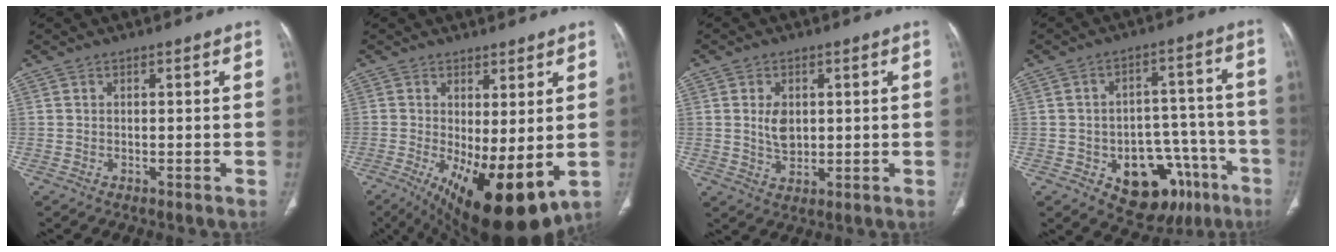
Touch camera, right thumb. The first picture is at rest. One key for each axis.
{"total": 14.9, "fx": -3.1, "fy": 5.5, "fz": 13.5, "tx": -0.219, "ty": -0.028, "tz": -0.027}
{"total": 5.0, "fx": 0.8, "fy": 3.5, "fz": 3.5, "tx": -0.047, "ty": -0.008, "tz": 0.019}
{"total": 16.9, "fx": -8.0, "fy": 10.6, "fz": 10.4, "tx": -0.092, "ty": 0.061, "tz": -0.098}